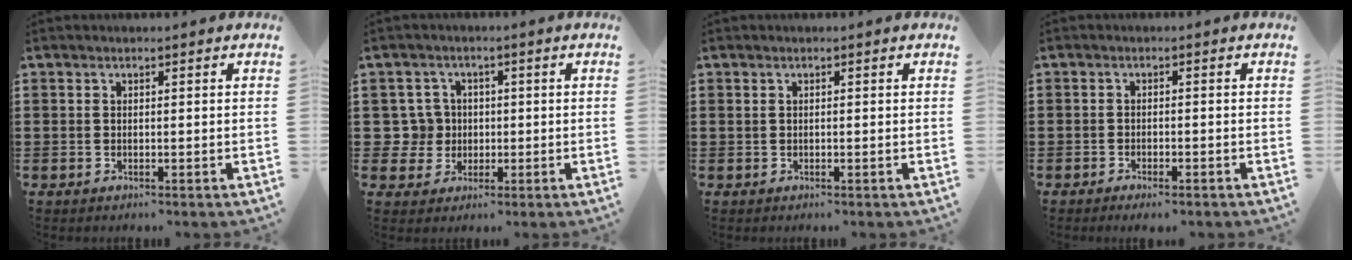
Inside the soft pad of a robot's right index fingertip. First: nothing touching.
{"total": 4.8, "force": [0.0, 4.6, 1.2], "torque": [-0.050, 0.013, -0.004]}
{"total": 0.0}
{"total": 1.3, "force": [-1.1, 0.1, 0.6], "torque": [-0.013, -0.002, -0.021]}